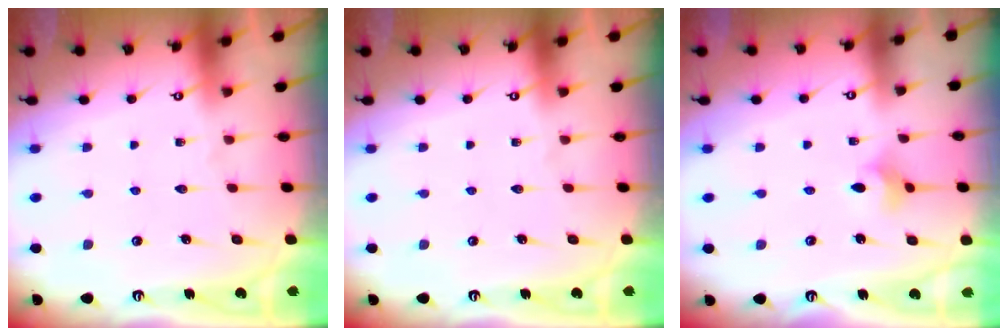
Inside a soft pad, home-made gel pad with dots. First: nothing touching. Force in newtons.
{"total": 0.0}
{"total": 3.7, "press": 3.6, "slide": 0.7}